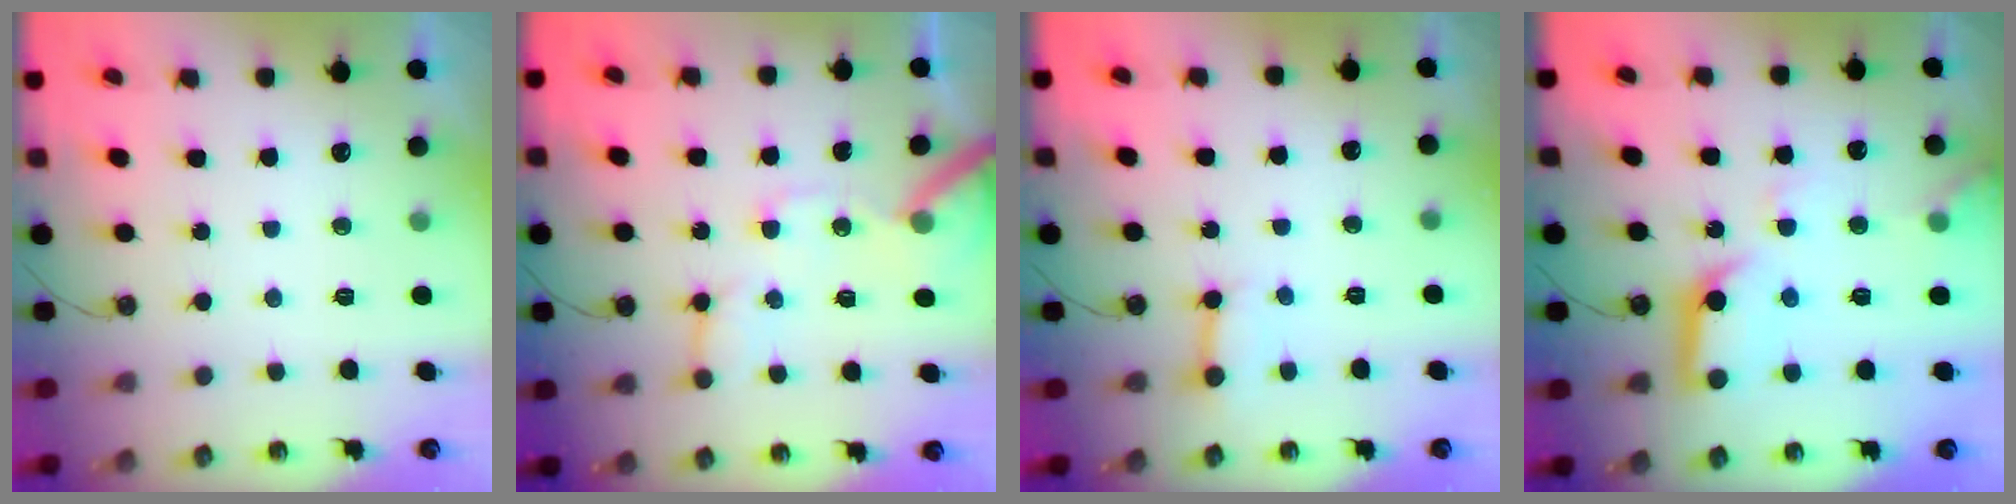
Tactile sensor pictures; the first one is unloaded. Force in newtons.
{"total": 12.8, "press": 12.7, "slide": 1.6}
{"total": 3.8, "press": 3.7, "slide": 0.5}
{"total": 14.1, "press": 14.1, "slide": 1.3}